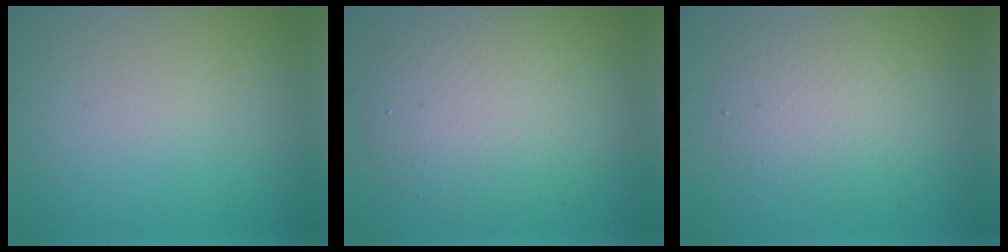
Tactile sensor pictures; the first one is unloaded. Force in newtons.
{"total": 6.0, "press": 6.0, "slide": 0.4}
{"total": 3.7, "press": 3.6, "slide": 0.3}